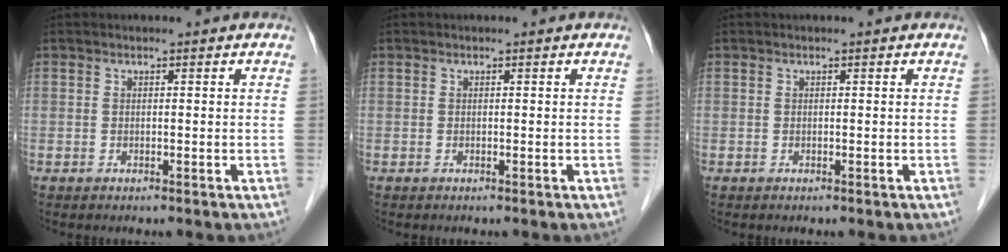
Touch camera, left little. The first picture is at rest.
{"total": 0.0}
{"total": 0.0}